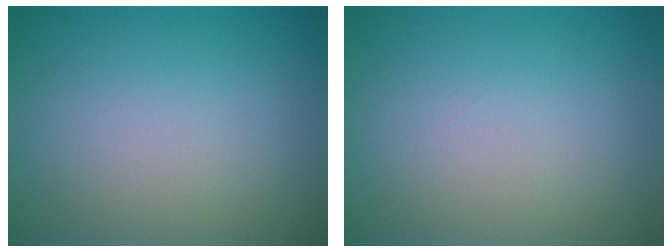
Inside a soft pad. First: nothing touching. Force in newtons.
{"total": 0.0}